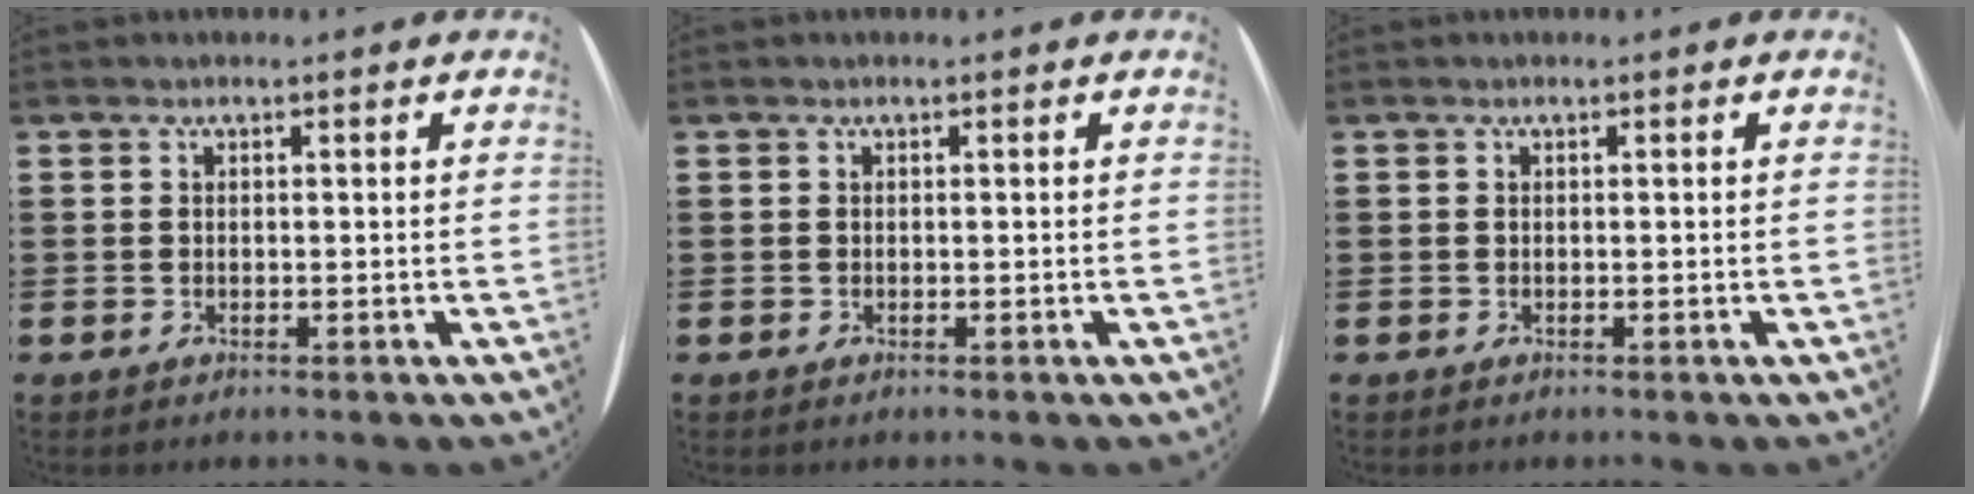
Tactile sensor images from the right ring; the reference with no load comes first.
{"total": 0.0}
{"total": 0.0}